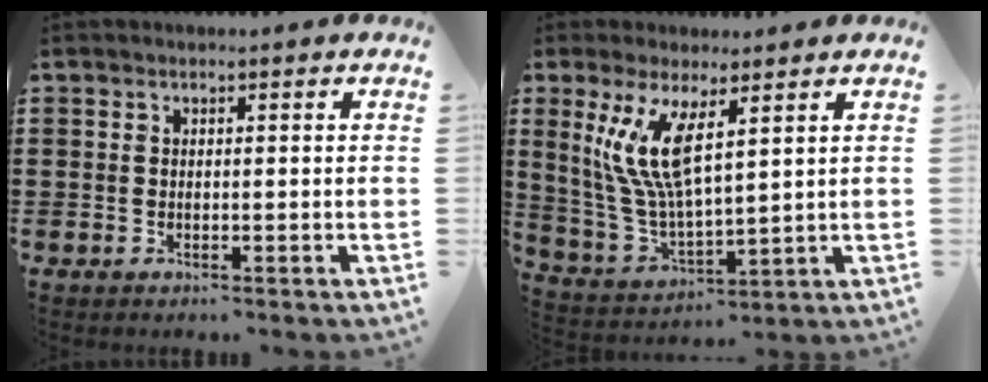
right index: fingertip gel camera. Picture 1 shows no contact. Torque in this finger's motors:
{"motor_torque": [1.66, 0.48, 1.05, 0.21]}